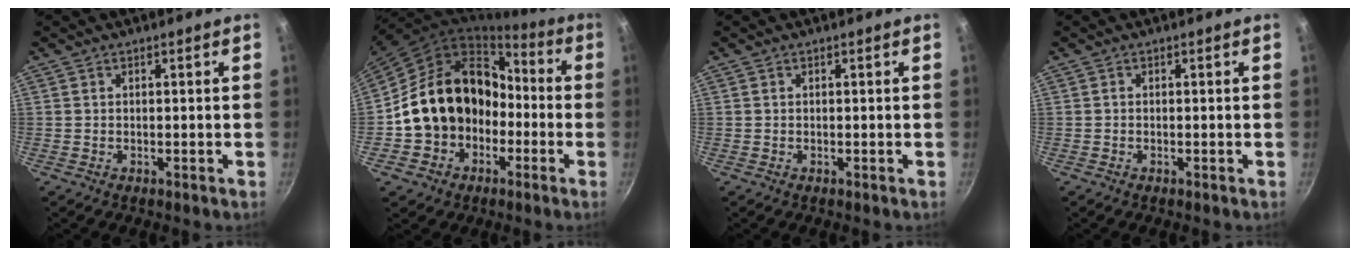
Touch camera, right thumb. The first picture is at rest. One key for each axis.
{"total": 18.8, "fx": -3.4, "fy": 15.5, "fz": 9.9, "tx": -0.147, "ty": 0.074, "tz": -0.041}
{"total": 0.0}
{"total": 0.0}